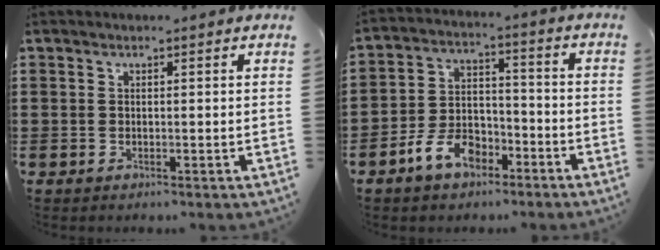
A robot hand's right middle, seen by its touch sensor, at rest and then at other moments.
{"total": 7.3, "force": [-4.8, 3.9, 3.8], "torque": [-0.081, 0.020, -0.093]}